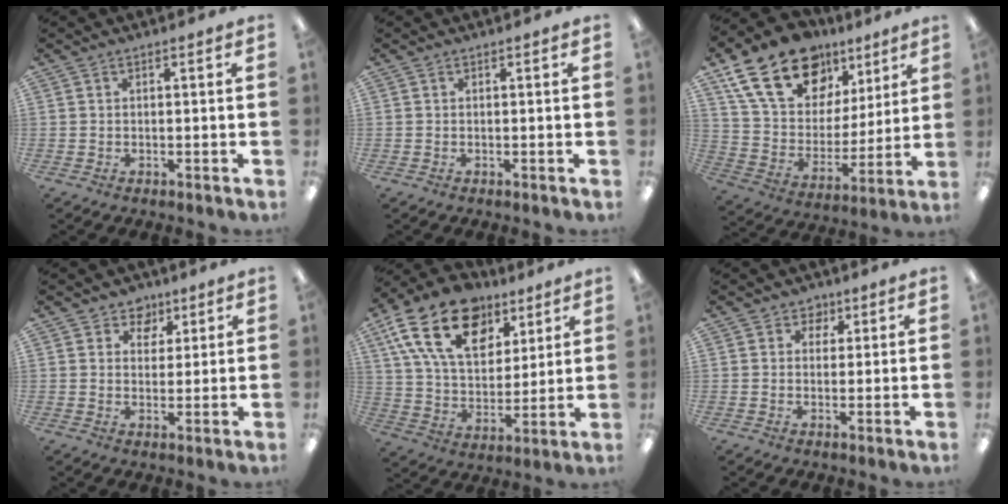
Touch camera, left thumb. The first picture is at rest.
{"total": 0.0}
{"total": 22.4, "force": [13.4, 13.9, 11.3], "torque": [-0.201, -0.062, 0.247]}
{"total": 5.2, "force": [3.2, 4.0, 1.0], "torque": [-0.005, -0.014, 0.053]}
{"total": 21.6, "force": [11.8, 12.9, 12.7], "torque": [-0.234, -0.047, 0.213]}
{"total": 3.2, "force": [1.6, 2.7, 0.7], "torque": [-0.006, 0.000, 0.026]}